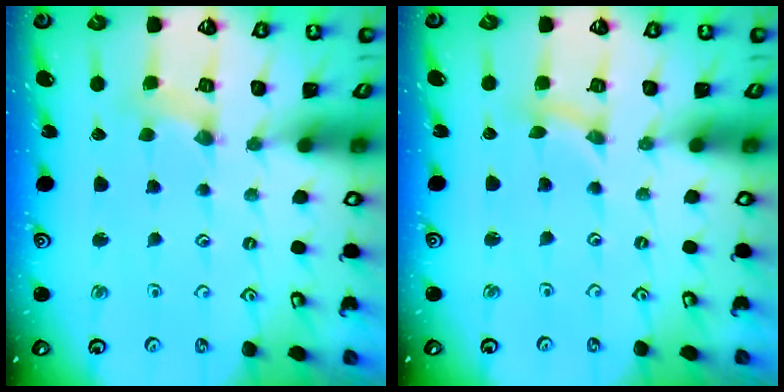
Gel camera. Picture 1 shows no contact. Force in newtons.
{"total": 0.0}